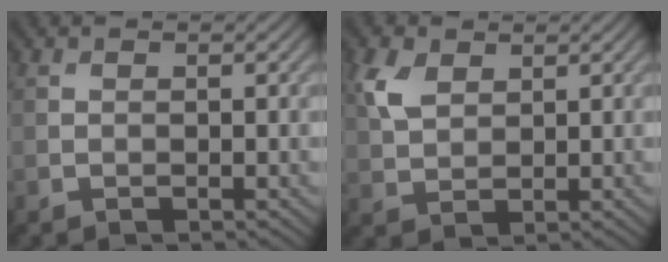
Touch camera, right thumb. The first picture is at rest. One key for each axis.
{"total": 4.4, "fx": 2.2, "fy": 2.7, "fz": 2.7, "tx": -0.071, "ty": 0.005, "tz": 0.046}